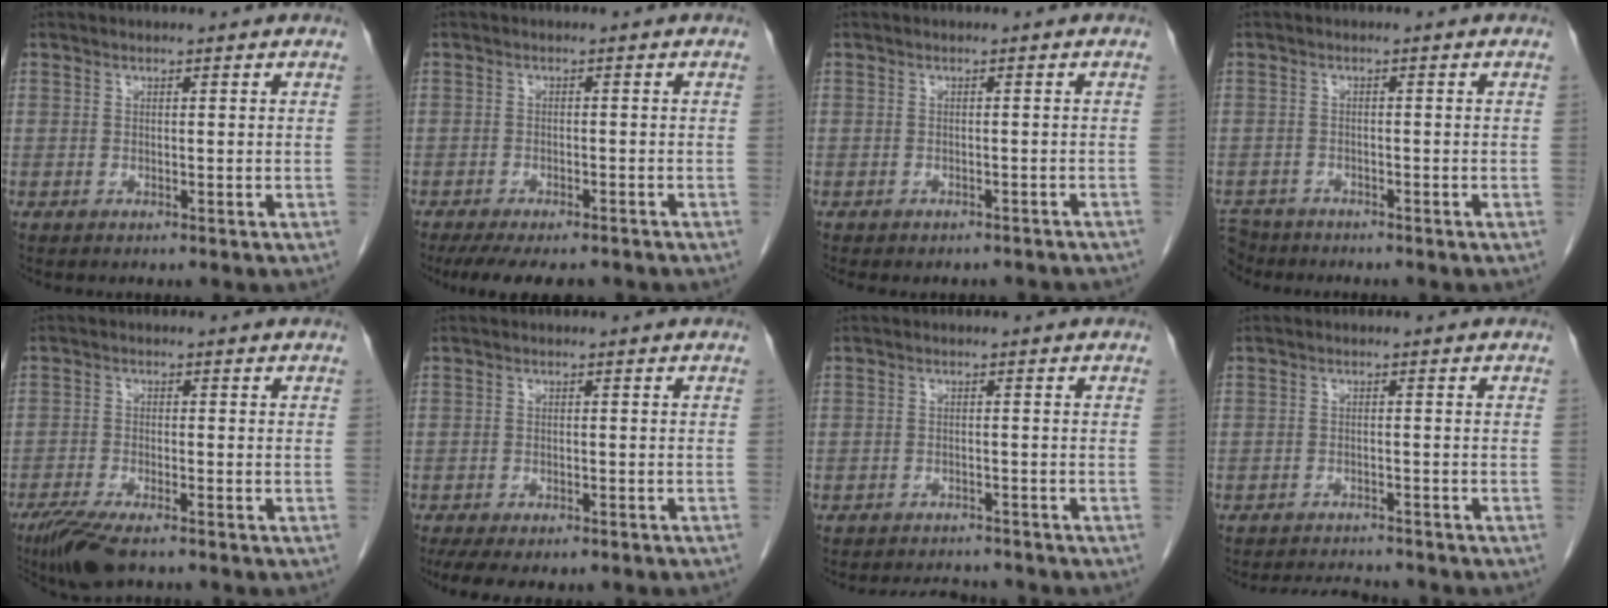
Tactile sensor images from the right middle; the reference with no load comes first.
{"total": 9.9, "force": [-8.1, 3.2, 4.8], "torque": [-0.072, -0.012, -0.111]}
{"total": 7.2, "force": [-6.4, 2.4, 2.3], "torque": [-0.026, 0.001, -0.068]}
{"total": 5.5, "force": [-5.0, 2.3, 0.2], "torque": [-0.009, -0.003, -0.092]}
{"total": 6.8, "force": [-5.0, 1.3, 4.4], "torque": [-0.081, -0.017, -0.088]}
{"total": 9.1, "force": [-7.0, 2.9, 5.0], "torque": [-0.075, -0.005, -0.093]}
{"total": 5.8, "force": [-5.6, 1.2, 1.2], "torque": [-0.018, -0.005, -0.074]}
{"total": 5.7, "force": [-5.5, 0.8, 1.2], "torque": [-0.020, -0.008, -0.080]}